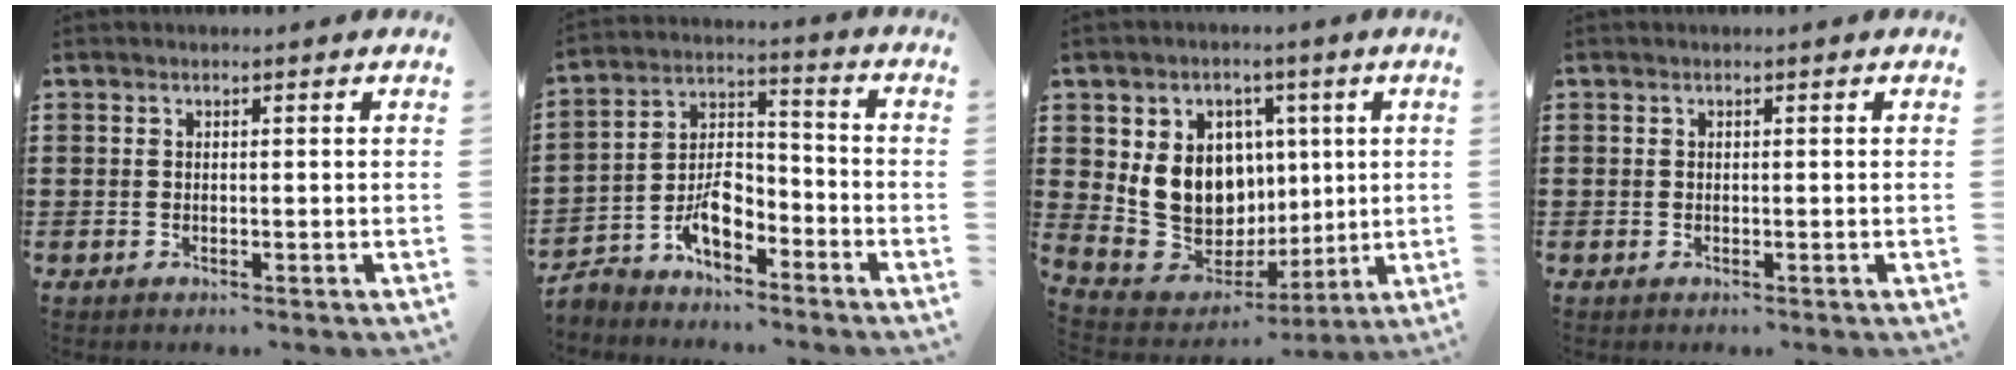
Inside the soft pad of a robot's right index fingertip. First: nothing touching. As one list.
[{"total": 7.4, "force": [-5.1, 3.7, 3.9], "torque": [-0.078, 0.010, -0.096]}, {"total": 11.7, "force": [1.5, 10.4, 5.1], "torque": [-0.130, -0.004, 0.039]}, {"total": 0.0}]